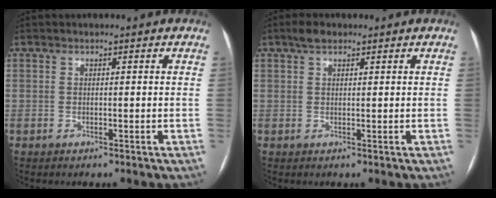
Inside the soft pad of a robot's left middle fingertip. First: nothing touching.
{"total": 2.2, "force": [1.6, 1.0, 1.2], "torque": [-0.026, 0.013, 0.028]}